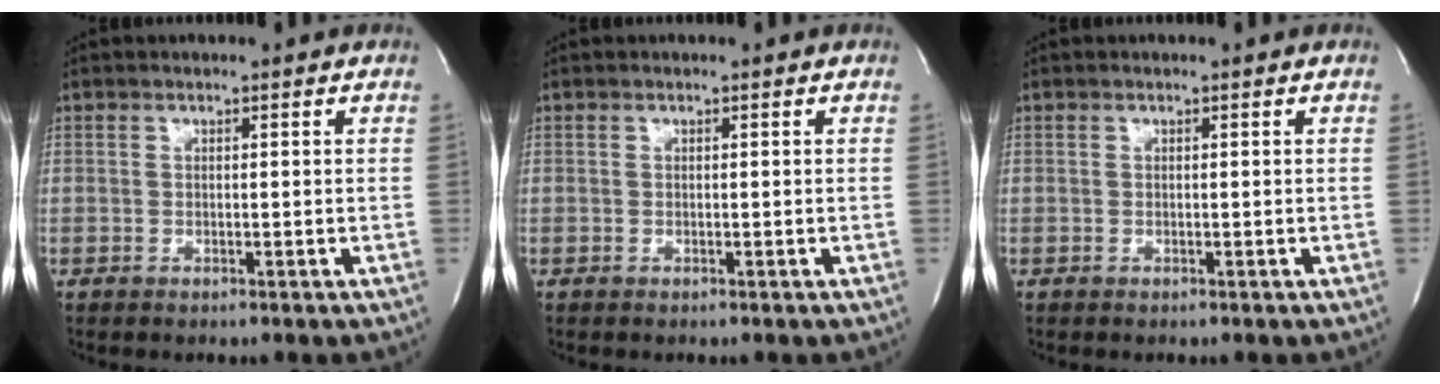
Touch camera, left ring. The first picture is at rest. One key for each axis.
{"total": 0.0}
{"total": 0.0}